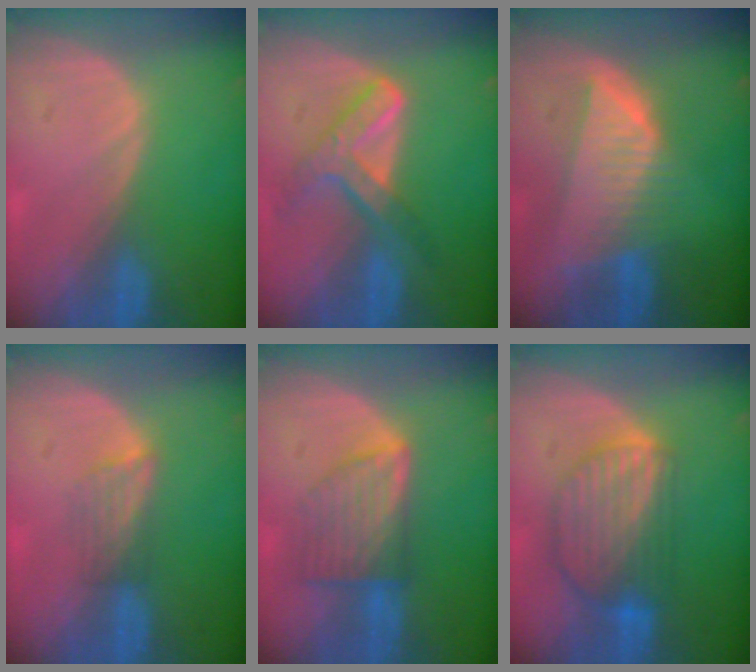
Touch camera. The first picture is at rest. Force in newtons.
{"total": 7.2, "press": 6.2, "slide": 3.8}
{"total": 8.0, "press": 7.2, "slide": 3.5}
{"total": 3.2, "press": 2.9, "slide": 1.4}
{"total": 7.3, "press": 6.5, "slide": 3.3}
{"total": 8.9, "press": 7.7, "slide": 4.4}